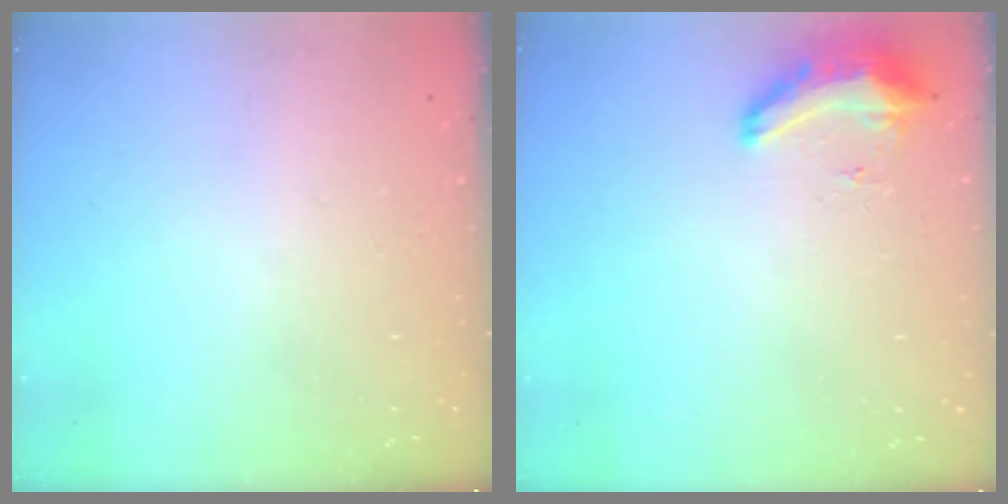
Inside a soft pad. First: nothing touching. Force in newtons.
{"total": 8.9, "press": 8.9, "slide": 1.3}